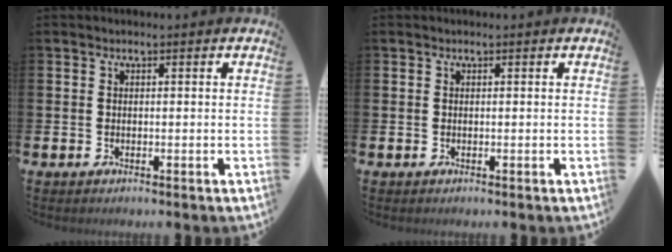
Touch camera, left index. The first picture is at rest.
{"total": 0.0}